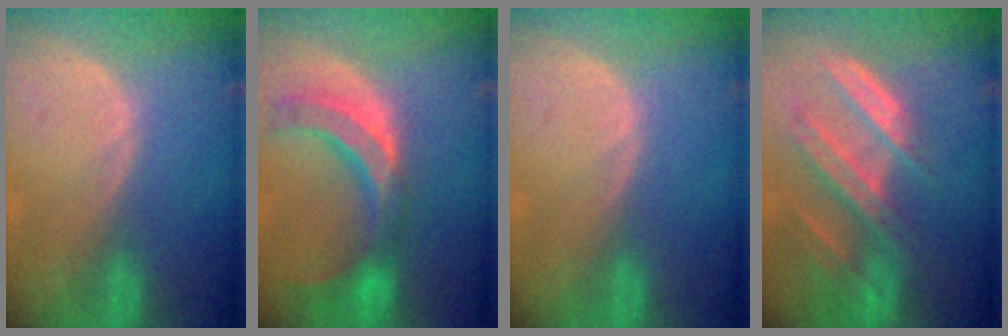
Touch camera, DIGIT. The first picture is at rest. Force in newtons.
{"total": 10.8, "press": 9.3, "slide": 5.5}
{"total": 0.0}
{"total": 9.2, "press": 8.2, "slide": 4.1}